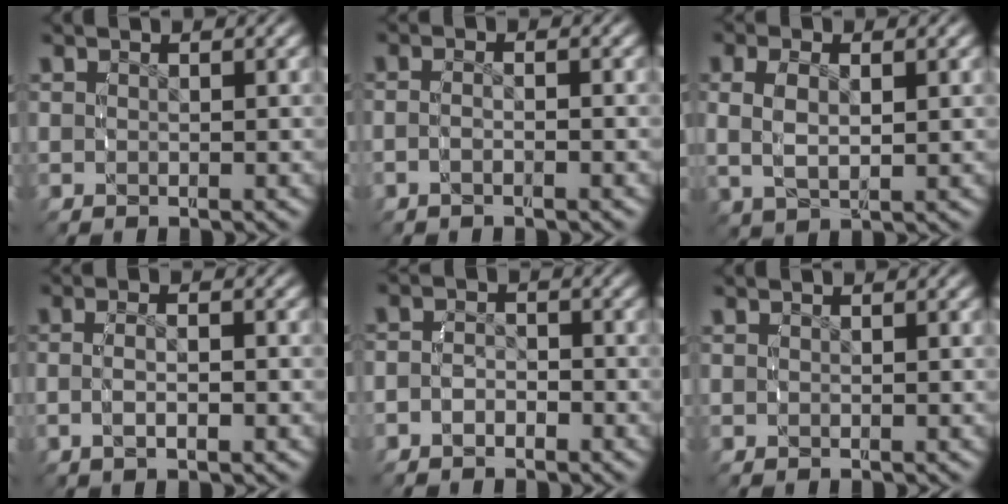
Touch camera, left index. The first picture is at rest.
{"total": 2.0, "force": [-1.0, 0.6, 1.6], "torque": [-0.037, 0.004, -0.020]}
{"total": 4.3, "force": [0.5, 2.8, 3.2], "torque": [-0.079, 0.003, 0.011]}
{"total": 3.0, "force": [-0.7, 1.0, 2.7], "torque": [-0.053, 0.006, -0.015]}
{"total": 3.1, "force": [-1.3, 2.5, 1.2], "torque": [-0.038, 0.000, -0.029]}
{"total": 0.0}